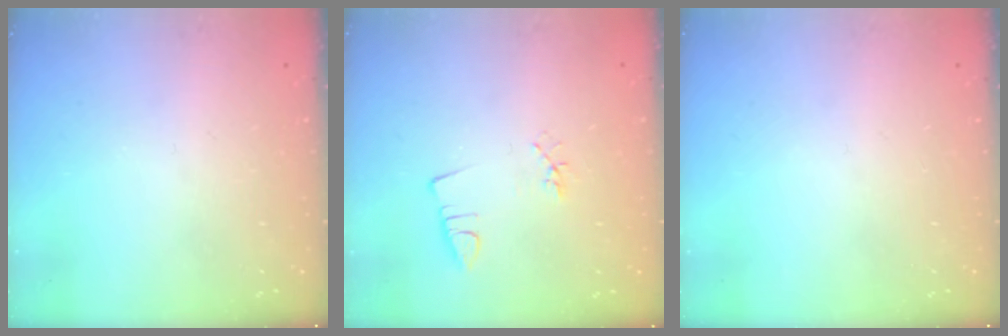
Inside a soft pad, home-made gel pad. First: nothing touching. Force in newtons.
{"total": 2.4, "press": 2.0, "slide": 1.4}
{"total": 0.0}